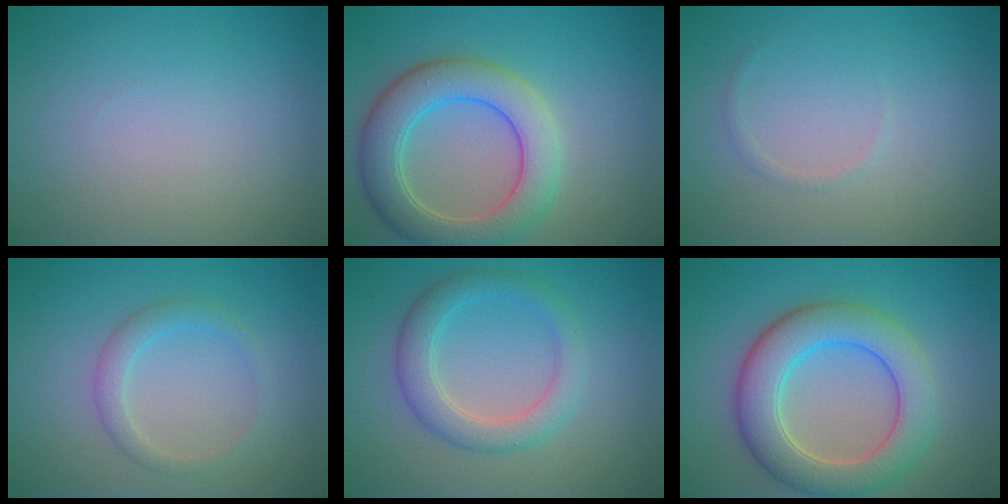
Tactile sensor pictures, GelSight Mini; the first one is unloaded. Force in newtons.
{"total": 6.6, "press": 6.6, "slide": 0.4}
{"total": 0.6, "press": 0.6, "slide": 0.1}
{"total": 2.0, "press": 2.0, "slide": 0.1}
{"total": 3.7, "press": 3.7, "slide": 0.0}
{"total": 7.1, "press": 7.1, "slide": 0.1}